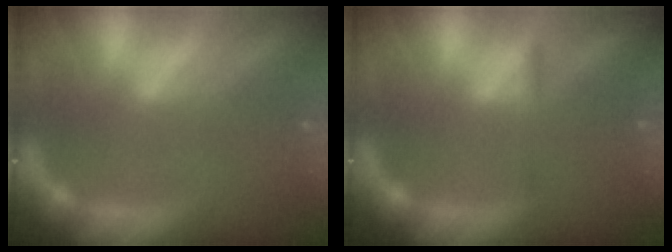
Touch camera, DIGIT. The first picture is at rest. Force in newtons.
{"total": 1.4}